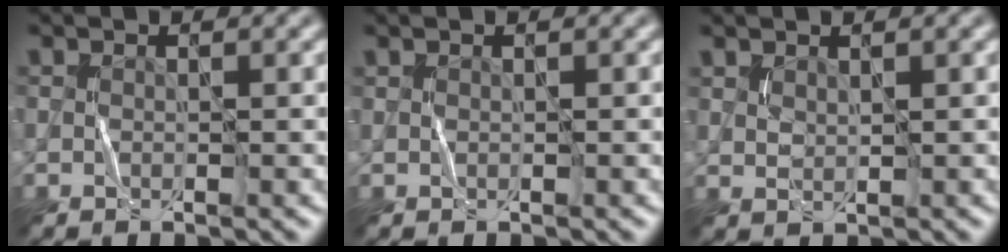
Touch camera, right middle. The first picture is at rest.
{"total": 0.0}
{"total": 1.0, "force": [0.7, 0.4, 0.6], "torque": [-0.016, -0.002, 0.020]}